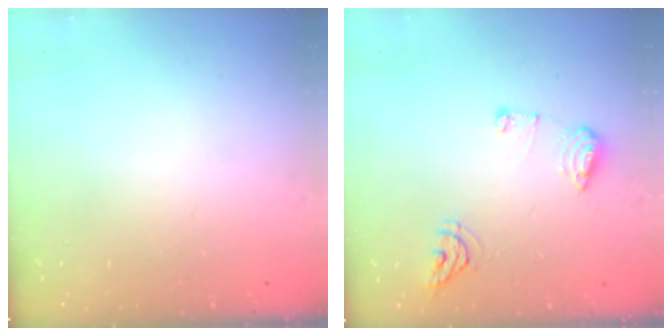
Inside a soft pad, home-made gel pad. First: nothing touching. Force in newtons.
{"total": 8.6, "press": 8.5, "slide": 0.1}